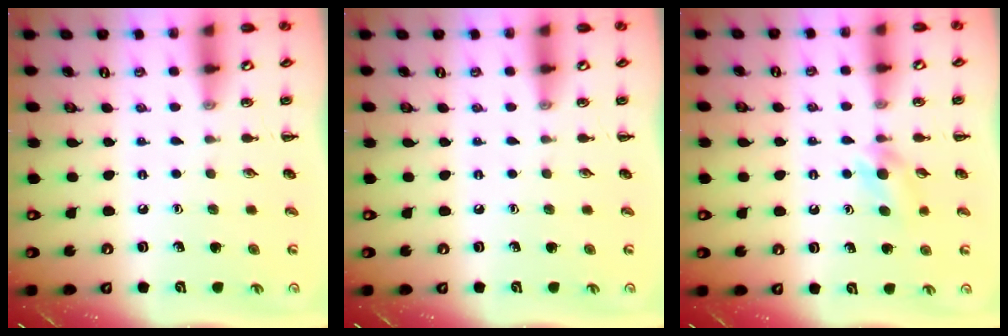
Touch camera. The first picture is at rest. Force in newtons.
{"total": 0.0}
{"total": 5.0, "press": 4.6, "slide": 1.7}